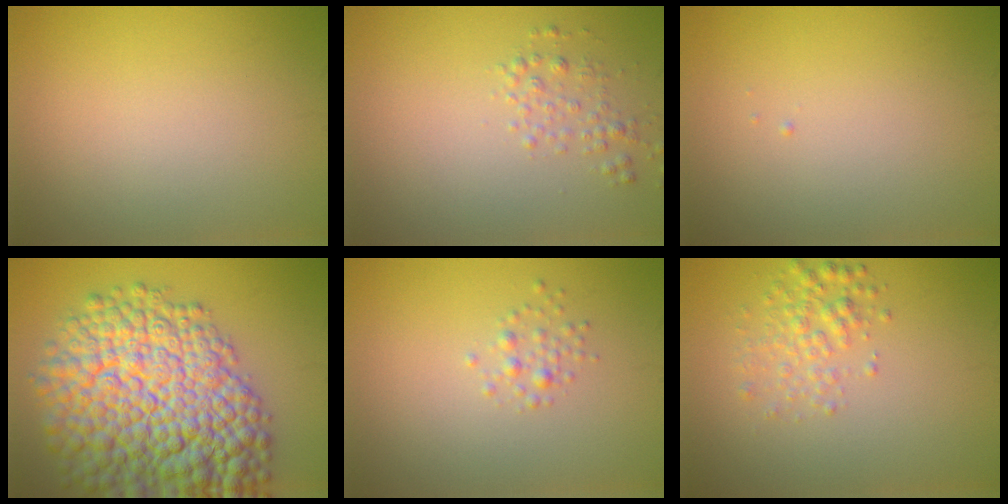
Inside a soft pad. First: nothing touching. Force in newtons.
{"total": 1.6, "press": 1.6, "slide": 0.1}
{"total": 0.0}
{"total": 16.1, "press": 16.1, "slide": 0.7}
{"total": 1.2, "press": 1.2, "slide": 0.0}
{"total": 2.4, "press": 2.4, "slide": 0.1}